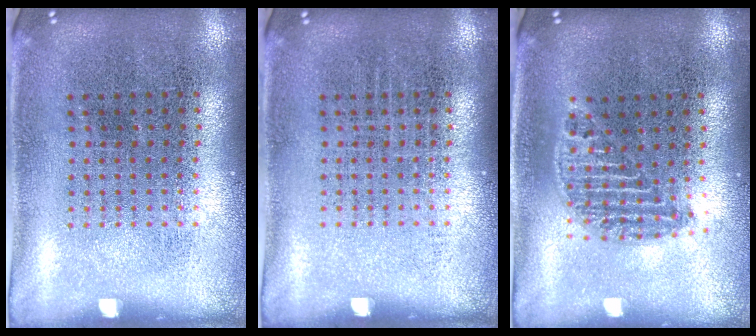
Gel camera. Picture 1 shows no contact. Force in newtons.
{"total": 0.0}
{"total": 1.1, "press": 1.0, "slide": 0.4}